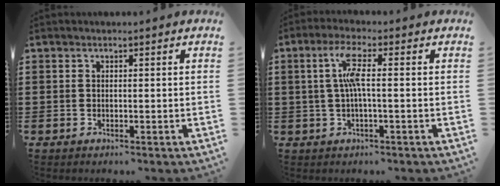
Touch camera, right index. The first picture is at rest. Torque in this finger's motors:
{"motor_torque": [1.07, -0.22, 0.24, 0.08]}